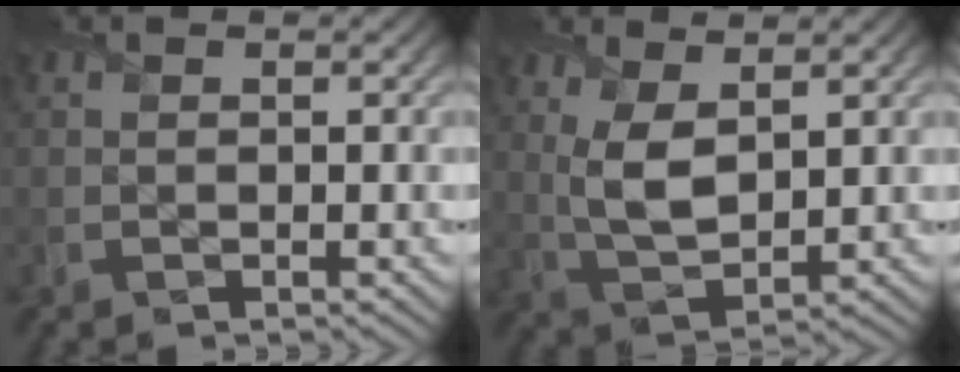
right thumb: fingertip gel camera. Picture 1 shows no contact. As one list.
[{"total": 5.9, "force": [1.9, 2.9, 4.8], "torque": [-0.114, -0.003, 0.041]}]